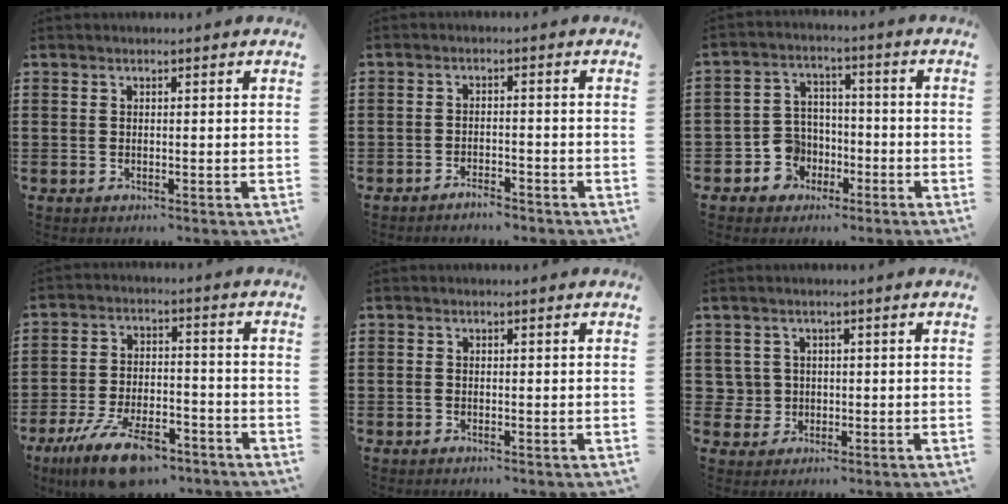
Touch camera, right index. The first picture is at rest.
{"total": 2.3, "force": [-2.3, 0.3, 0.3], "torque": [-0.013, 0.002, -0.047]}
{"total": 5.8, "force": [-2.4, 5.1, 1.3], "torque": [-0.051, 0.012, -0.045]}
{"total": 11.5, "force": [-8.1, 4.0, 7.2], "torque": [-0.147, 0.021, -0.151]}
{"total": 0.6, "force": [-0.3, 0.4, 0.3], "torque": [-0.008, 0.000, -0.007]}
{"total": 2.6, "force": [-0.1, 2.6, 0.3], "torque": [-0.020, 0.008, -0.005]}